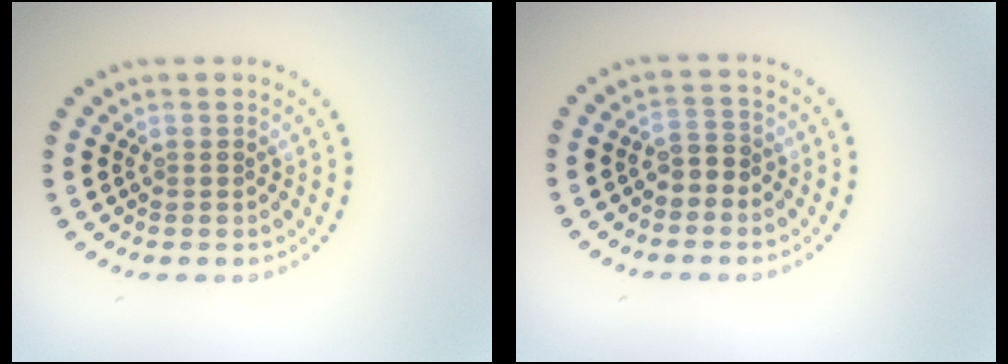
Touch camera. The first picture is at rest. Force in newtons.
{"total": 1.9, "press": 1.6, "slide": 1.0}